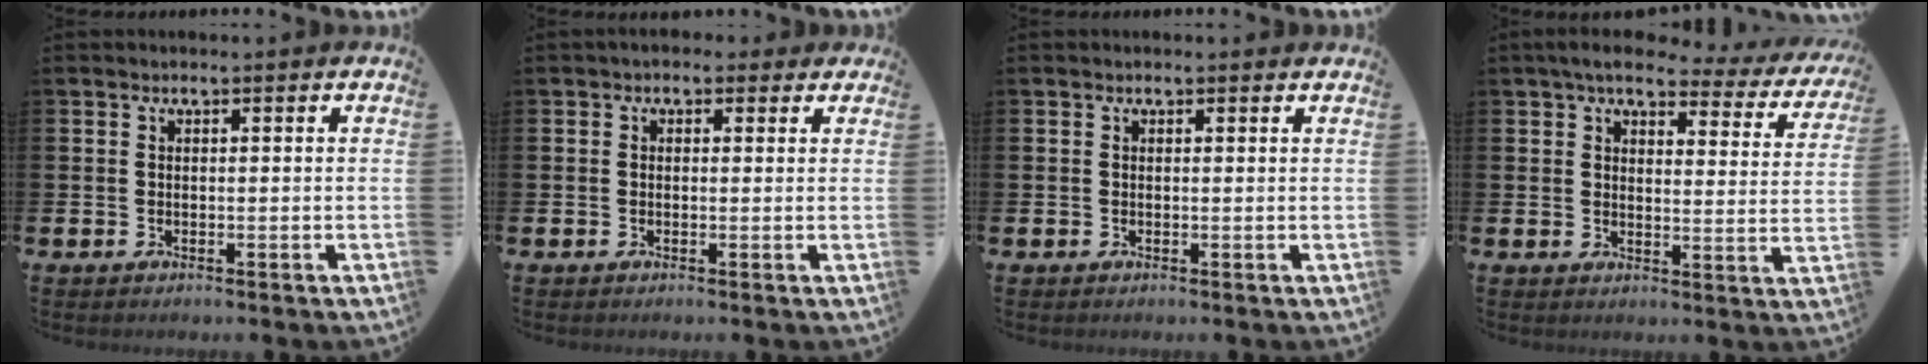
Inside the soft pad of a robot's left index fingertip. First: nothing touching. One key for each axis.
{"total": 1.2, "fx": 0.6, "fy": 1.1, "fz": 0.3, "tx": -0.003, "ty": 0.008, "tz": 0.008}
{"total": 0.0}
{"total": 5.0, "fx": 4.1, "fy": 1.7, "fz": 2.3, "tx": -0.050, "ty": -0.022, "tz": 0.063}